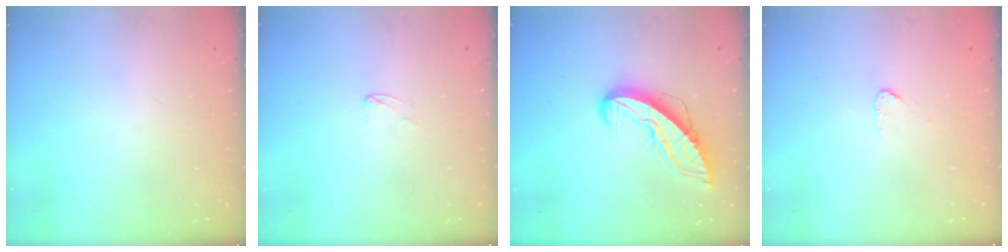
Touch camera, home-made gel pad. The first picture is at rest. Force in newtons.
{"total": 1.7, "press": 1.6, "slide": 0.1}
{"total": 9.0, "press": 9.0, "slide": 0.9}
{"total": 2.6, "press": 2.6, "slide": 0.2}